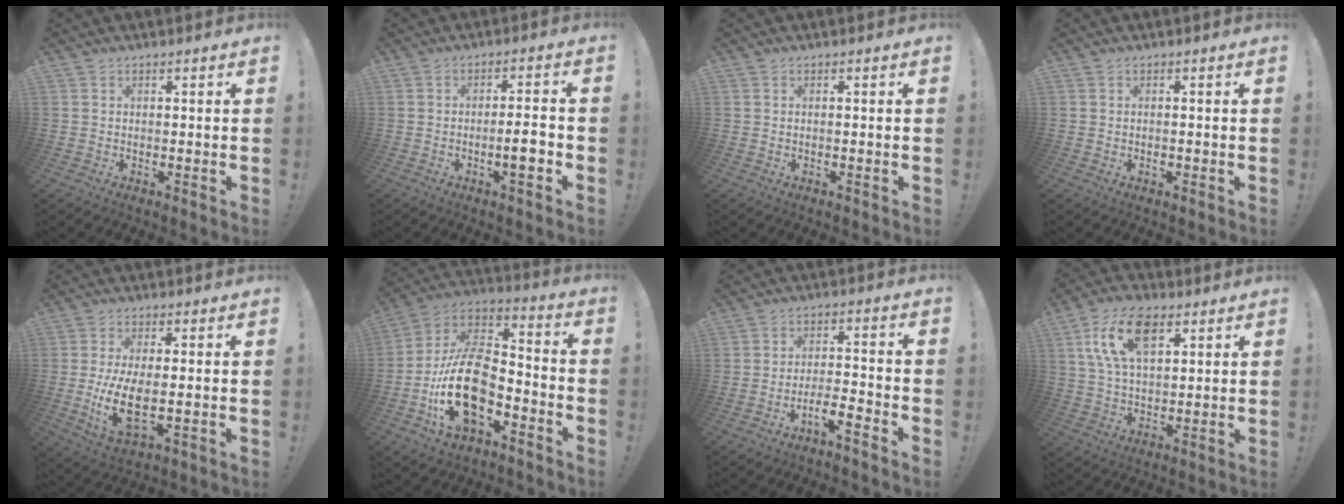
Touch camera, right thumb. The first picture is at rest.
{"total": 6.6, "force": [-2.5, 0.8, 6.1], "torque": [-0.083, 0.001, -0.044]}
{"total": 0.0}
{"total": 0.8, "force": [-0.5, 0.4, 0.5], "torque": [0.001, -0.004, -0.010]}
{"total": 10.6, "force": [-1.9, 3.8, 9.7], "torque": [-0.198, -0.013, -0.031]}
{"total": 21.5, "force": [-7.8, 12.8, 15.4], "torque": [-0.294, 0.044, -0.127]}
{"total": 6.2, "force": [-4.7, 0.8, 4.0], "torque": [-0.069, 0.015, -0.084]}
{"total": 14.1, "force": [6.0, 7.6, 10.2], "torque": [-0.190, -0.008, 0.110]}